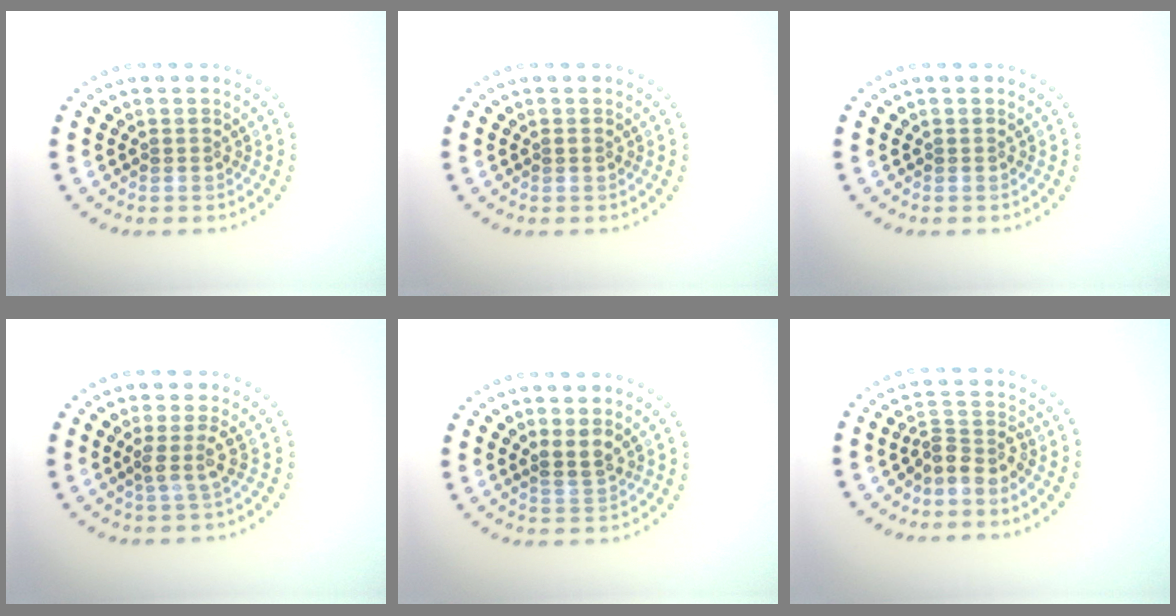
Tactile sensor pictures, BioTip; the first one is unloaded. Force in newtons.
{"total": 0.5, "press": 0.5, "slide": 0.1}
{"total": 0.0}
{"total": 2.0, "press": 1.4, "slide": 1.4}
{"total": 1.9, "press": 1.7, "slide": 0.9}
{"total": 2.8, "press": 2.0, "slide": 1.9}